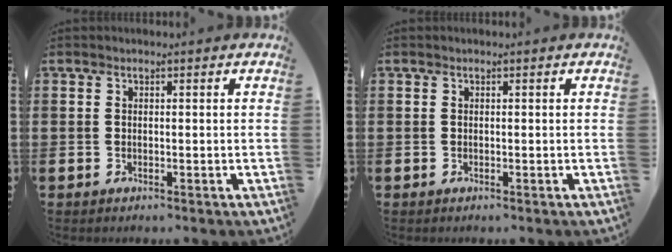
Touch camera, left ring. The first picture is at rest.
{"total": 0.0}